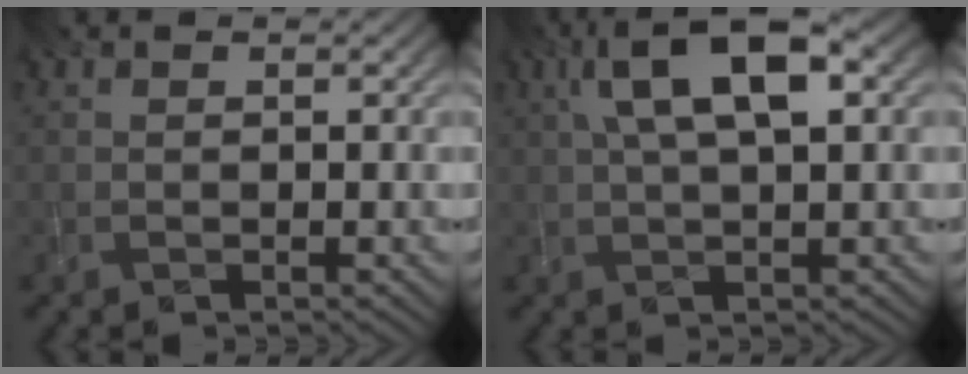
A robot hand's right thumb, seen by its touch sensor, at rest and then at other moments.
{"total": 10.0, "force": [3.2, 3.5, 8.8], "torque": [-0.165, 0.017, 0.050]}